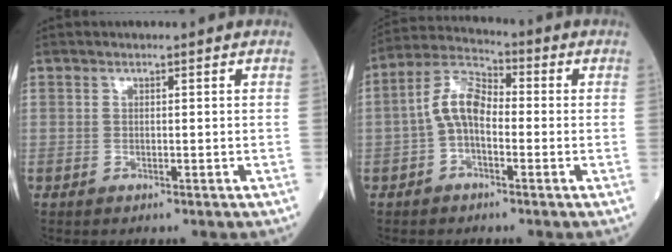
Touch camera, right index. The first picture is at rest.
{"total": 7.3, "force": [-1.0, 3.6, 6.3], "torque": [-0.130, 0.027, -0.027]}